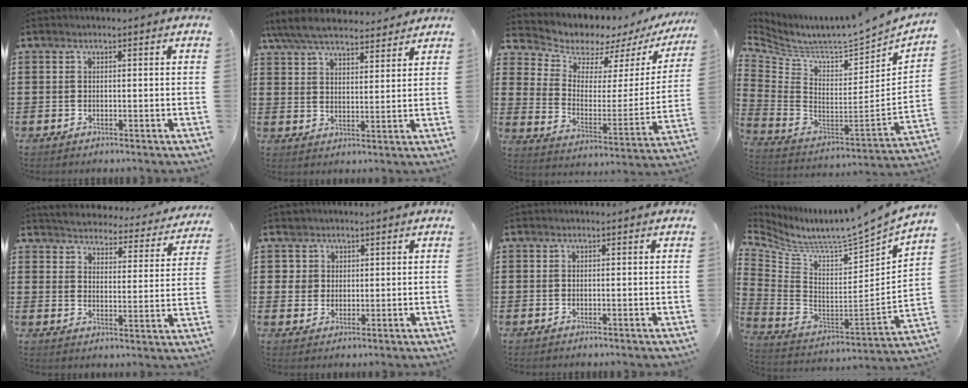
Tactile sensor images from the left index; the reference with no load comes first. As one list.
[{"total": 7.0, "force": [6.3, 1.7, 2.6], "torque": [-0.072, -0.017, 0.116]}, {"total": 5.5, "force": [5.1, 2.0, 0.3], "torque": [-0.037, -0.051, 0.085]}, {"total": 3.5, "force": [3.4, 0.0, 1.0], "torque": [-0.047, -0.055, 0.049]}, {"total": 3.9, "force": [3.9, -0.2, 0.1], "torque": [-0.028, -0.035, 0.062]}, {"total": 3.6, "force": [1.7, 3.1, 0.0], "torque": [-0.009, 0.008, 0.029]}, {"total": 0.0}, {"total": 5.2, "force": [4.7, 0.4, 2.1], "torque": [-0.060, -0.058, 0.067]}]